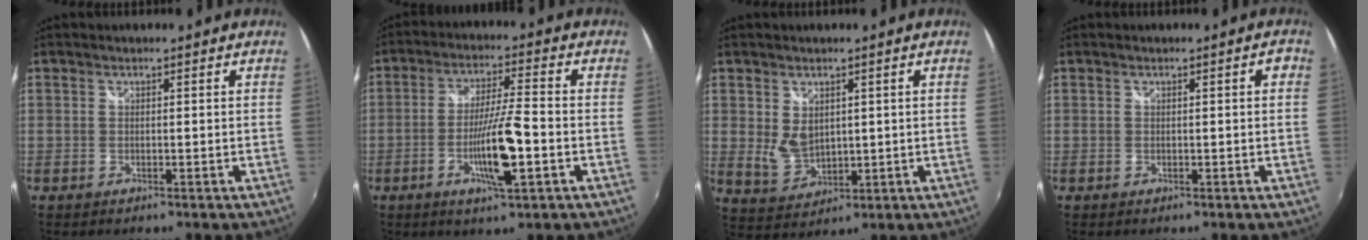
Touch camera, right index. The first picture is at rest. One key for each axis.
{"total": 10.3, "fx": -3.4, "fy": 0.8, "fz": 9.7, "tx": -0.179, "ty": -0.009, "tz": -0.063}
{"total": 5.5, "fx": 1.4, "fy": 3.9, "fz": 3.5, "tx": -0.060, "ty": -0.005, "tz": 0.038}
{"total": 1.8, "fx": 0.2, "fy": 0.4, "fz": 1.8, "tx": -0.022, "ty": 0.006, "tz": 0.002}